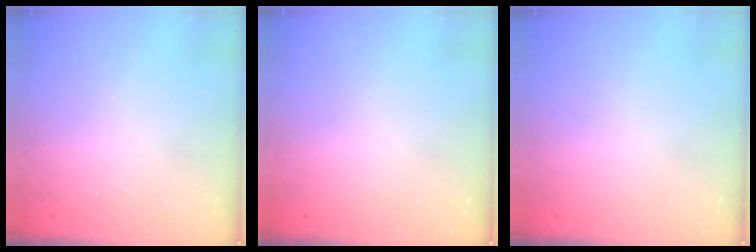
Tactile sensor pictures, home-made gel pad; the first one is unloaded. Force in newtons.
{"total": 0.0}
{"total": 0.0}